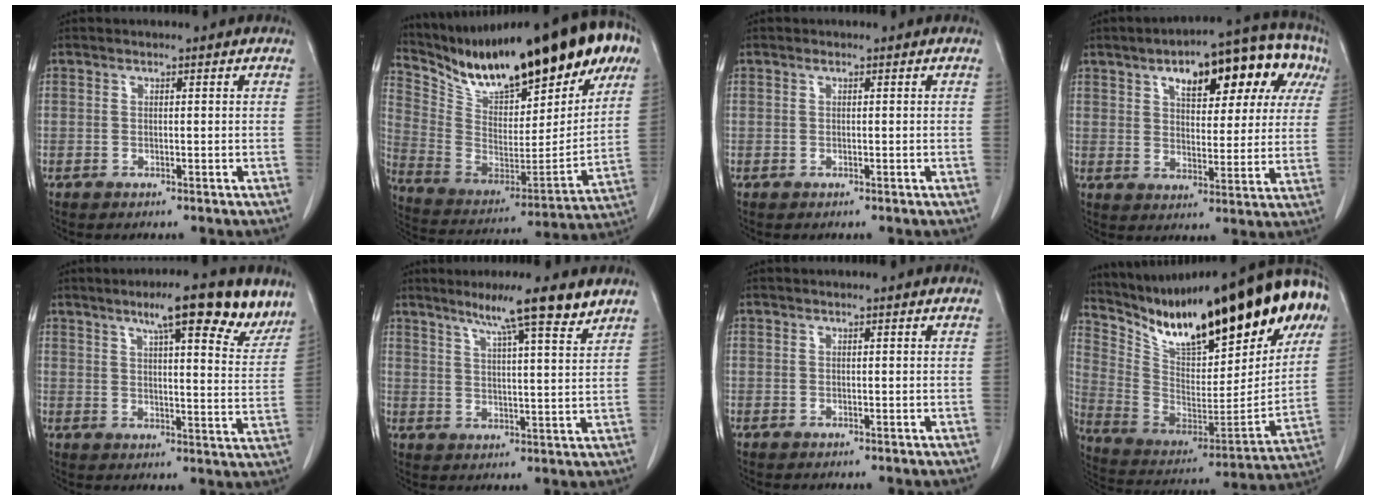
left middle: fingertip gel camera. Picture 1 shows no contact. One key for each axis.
{"total": 29.3, "fx": 21.6, "fy": 7.9, "fz": 18.3, "tx": -0.291, "ty": -0.017, "tz": 0.325}
{"total": 0.0}
{"total": 18.5, "fx": 8.6, "fy": 6.9, "fz": 14.8, "tx": -0.198, "ty": 0.046, "tz": 0.121}
{"total": 15.6, "fx": 11.4, "fy": 2.5, "fz": 10.3, "tx": -0.130, "ty": -0.002, "tz": 0.142}
{"total": 10.6, "fx": 8.1, "fy": -0.1, "fz": 6.9, "tx": -0.103, "ty": 0.006, "tz": 0.115}
{"total": 1.0, "fx": 0.8, "fy": 0.0, "fz": 0.6, "tx": -0.009, "ty": 0.011, "tz": 0.013}
{"total": 31.2, "fx": 22.6, "fy": 7.1, "fz": 20.3, "tx": -0.328, "ty": -0.048, "tz": 0.334}